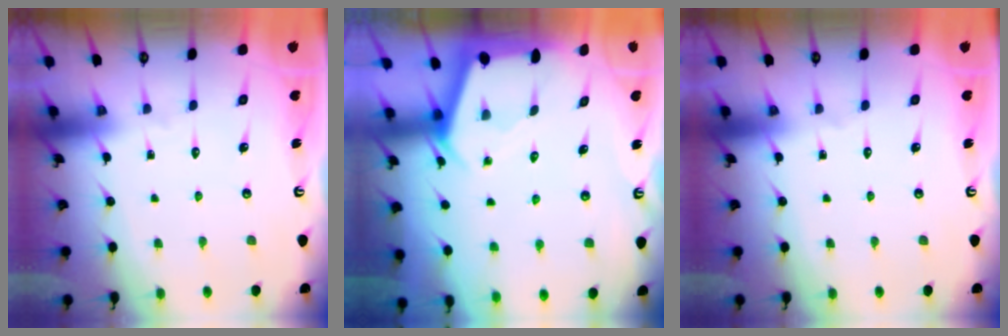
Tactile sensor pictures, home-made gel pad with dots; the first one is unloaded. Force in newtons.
{"total": 2.5, "press": 2.5, "slide": 0.3}
{"total": 0.0}